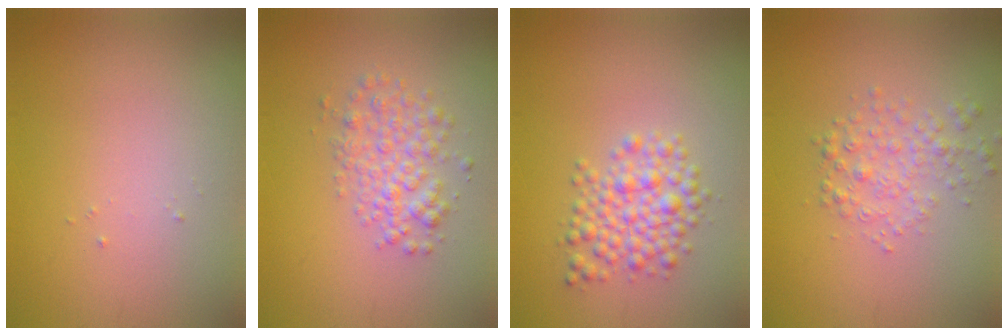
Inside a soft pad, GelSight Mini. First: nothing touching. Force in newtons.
{"total": 3.1, "press": 3.1, "slide": 0.1}
{"total": 3.6, "press": 3.6, "slide": 0.1}
{"total": 2.4, "press": 2.4, "slide": 0.1}